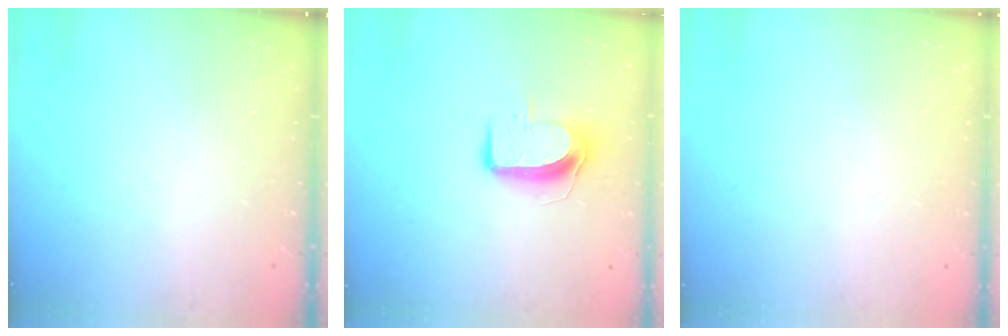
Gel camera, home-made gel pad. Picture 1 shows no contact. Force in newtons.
{"total": 9.0, "press": 9.0, "slide": 0.6}
{"total": 0.0}